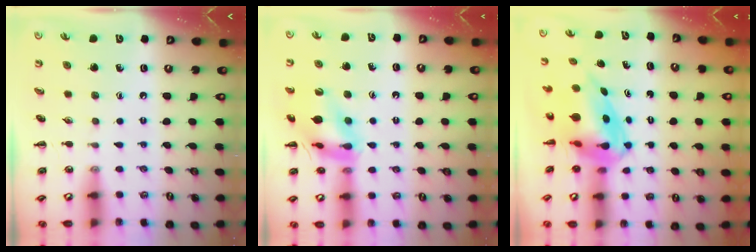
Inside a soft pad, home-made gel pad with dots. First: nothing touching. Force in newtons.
{"total": 14.2, "press": 14.0, "slide": 1.8}
{"total": 7.3, "press": 6.9, "slide": 2.4}